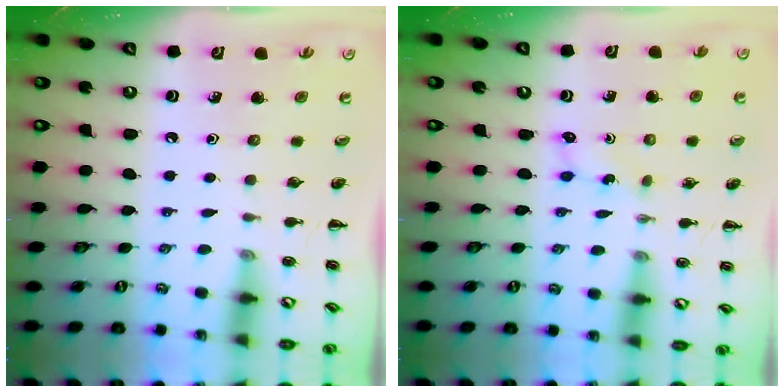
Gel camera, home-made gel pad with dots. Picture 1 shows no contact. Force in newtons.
{"total": 2.8, "press": 2.6, "slide": 1.0}